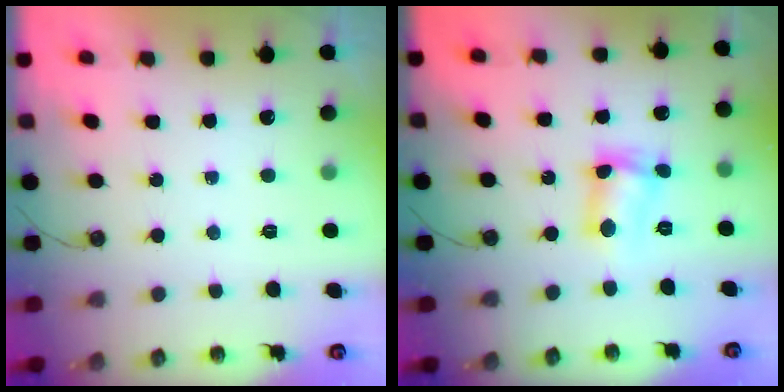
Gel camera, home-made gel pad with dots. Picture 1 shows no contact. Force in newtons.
{"total": 7.4, "press": 7.4, "slide": 0.6}